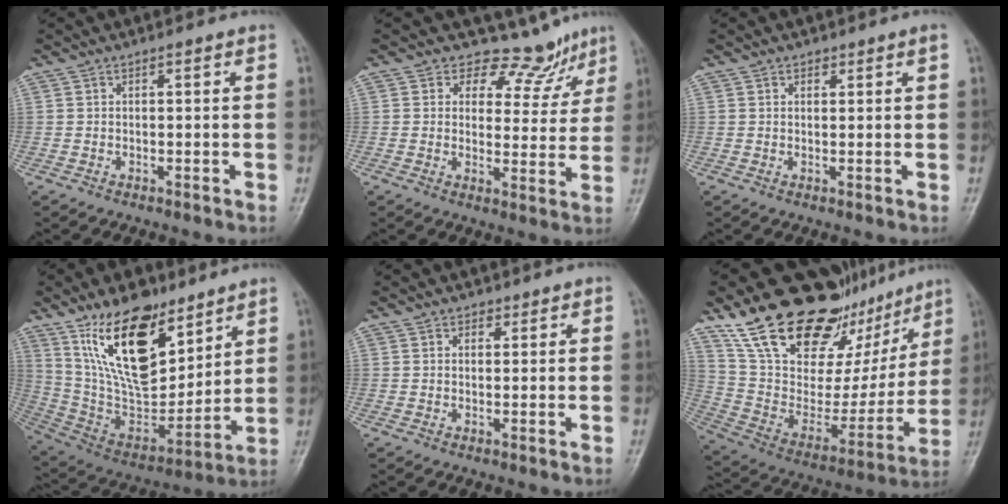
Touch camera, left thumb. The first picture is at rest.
{"total": 8.6, "force": [7.1, 4.7, 1.6], "torque": [0.015, -0.053, 0.086]}
{"total": 1.0, "force": [0.7, 0.5, 0.4], "torque": [0.001, -0.005, 0.009]}
{"total": 21.7, "force": [12.3, 10.5, 14.5], "torque": [-0.207, -0.071, 0.238]}
{"total": 1.4, "force": [0.9, 1.0, 0.2], "torque": [0.009, -0.005, 0.009]}
{"total": 30.2, "force": [19.9, 14.7, 17.4], "torque": [-0.236, -0.048, 0.331]}